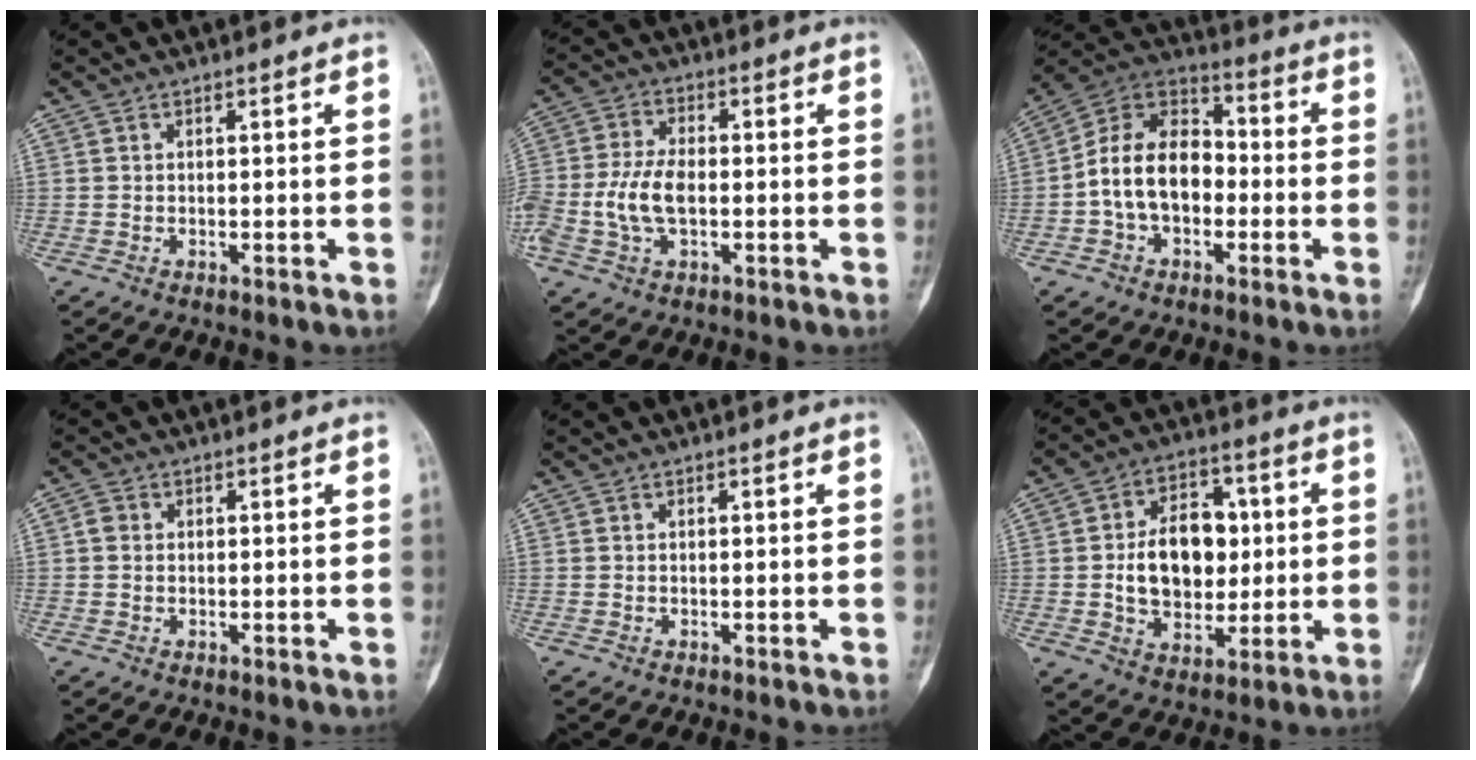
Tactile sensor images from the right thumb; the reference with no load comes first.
{"total": 8.4, "force": [-1.4, 4.8, 6.8], "torque": [-0.147, 0.015, -0.030]}
{"total": 14.3, "force": [-2.1, 9.9, 10.1], "torque": [-0.157, 0.043, -0.047]}
{"total": 1.8, "force": [0.2, 1.6, 0.9], "torque": [-0.011, 0.003, 0.002]}
{"total": 0.0}
{"total": 14.6, "force": [0.7, 10.3, 10.4], "torque": [-0.124, 0.012, 0.018]}